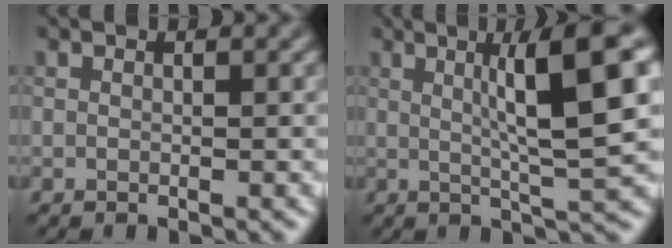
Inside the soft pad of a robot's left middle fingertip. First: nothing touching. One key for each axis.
{"total": 8.8, "fx": 2.3, "fy": 1.3, "fz": 8.4, "tx": -0.111, "ty": 0.011, "tz": 0.036}